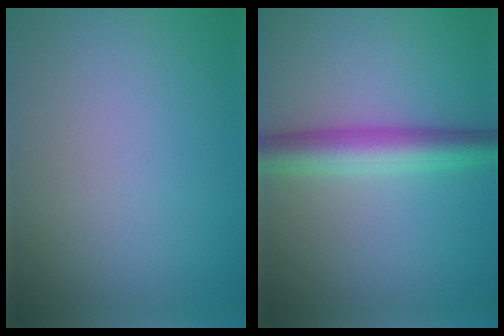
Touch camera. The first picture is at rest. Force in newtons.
{"total": 4.8, "press": 4.8, "slide": 0.1}